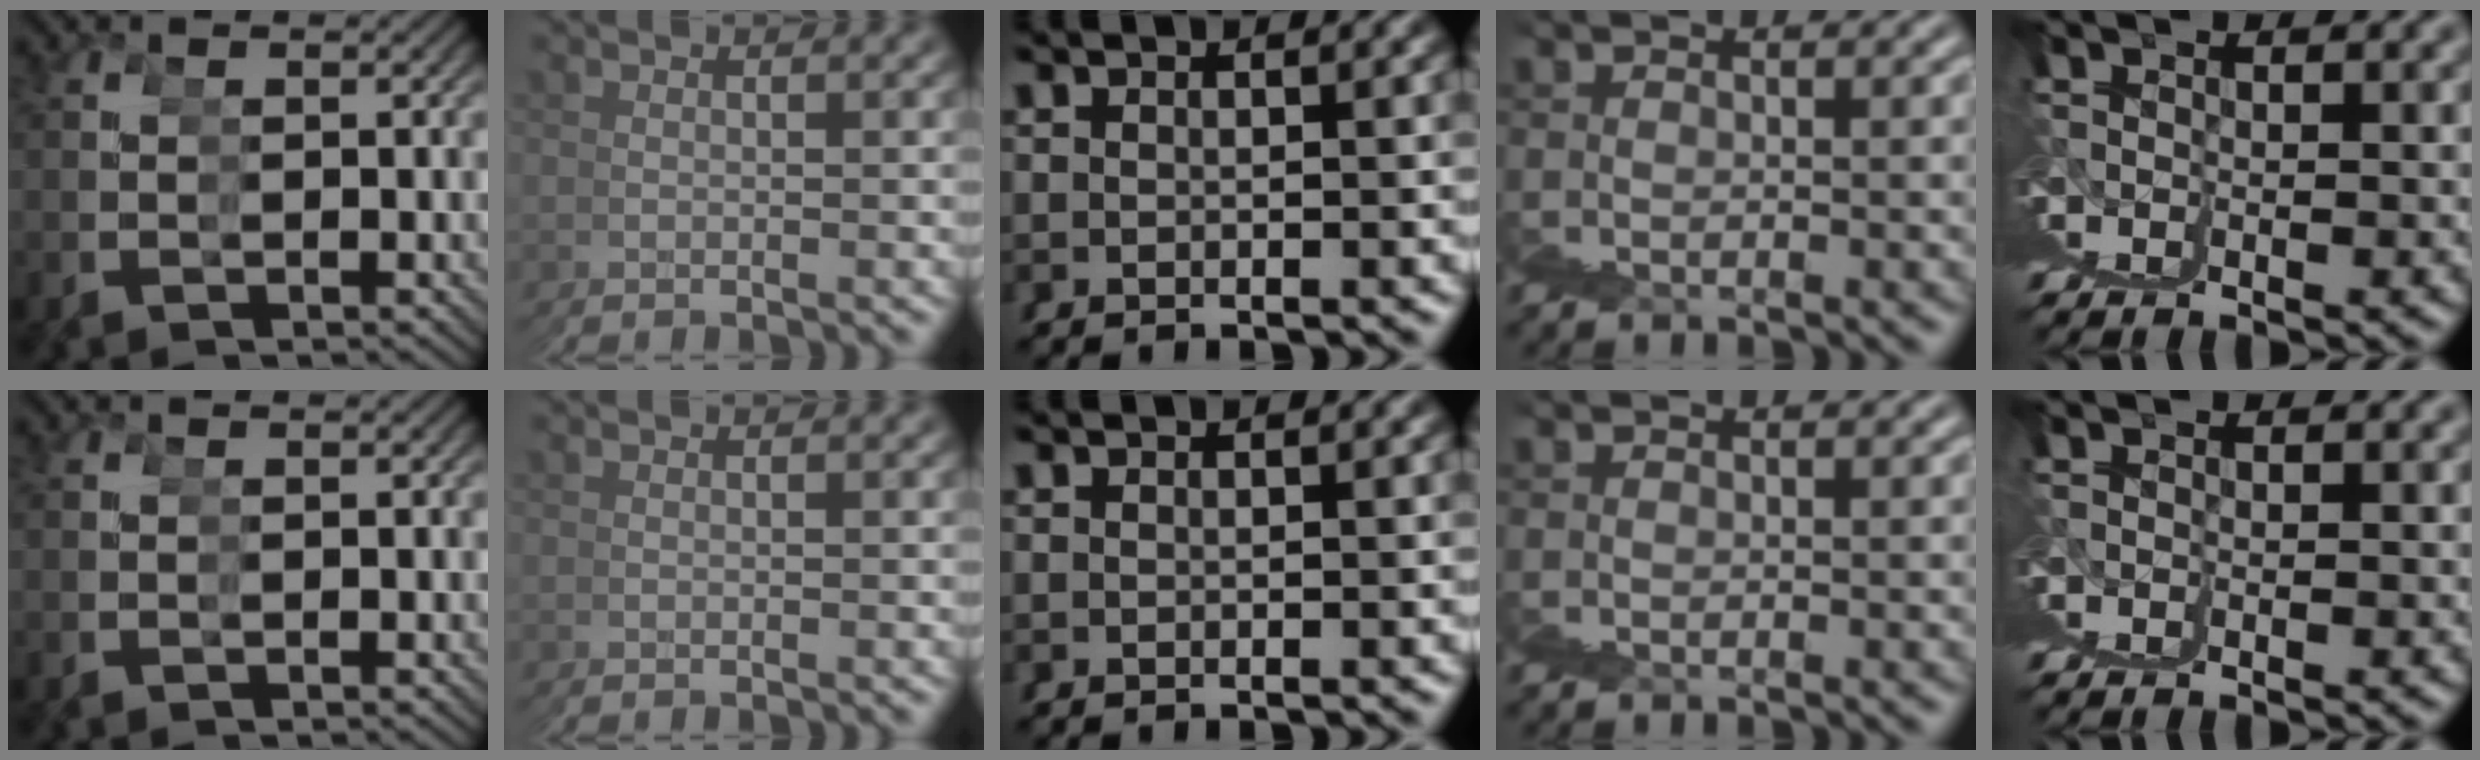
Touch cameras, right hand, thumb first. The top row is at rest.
{}